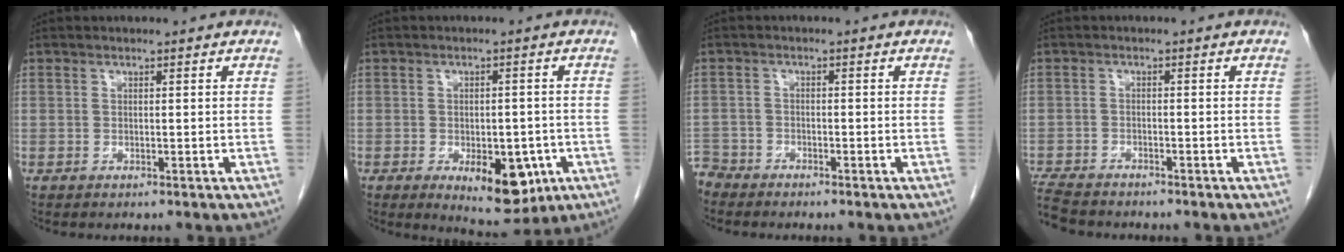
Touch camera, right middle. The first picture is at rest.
{"total": 8.8, "force": [-3.5, 4.0, 7.0], "torque": [-0.087, -0.008, -0.036]}
{"total": 3.7, "force": [-3.5, 1.1, -0.5], "torque": [0.006, -0.006, -0.071]}
{"total": 7.6, "force": [-6.8, 1.9, 2.7], "torque": [-0.055, -0.014, -0.115]}